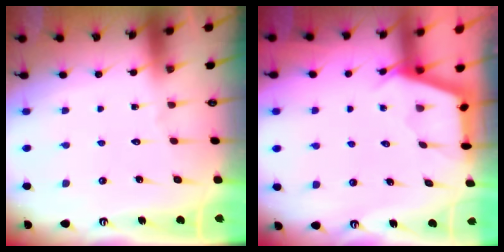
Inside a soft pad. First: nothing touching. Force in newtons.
{"total": 2.8, "press": 2.8, "slide": 0.4}